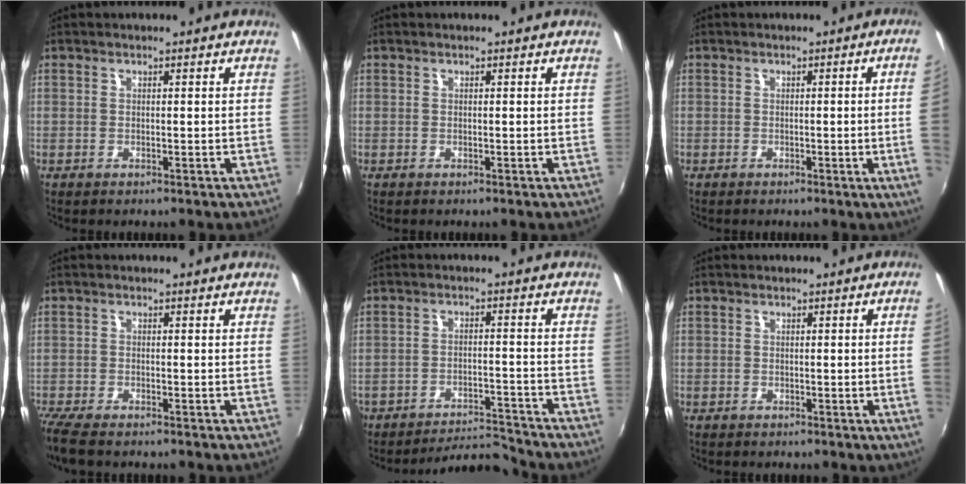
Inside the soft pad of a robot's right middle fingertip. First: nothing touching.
{"total": 0.0}
{"total": 5.1, "force": [0.1, -1.7, 4.9], "torque": [-0.068, -0.008, 0.004]}
{"total": 5.5, "force": [-4.6, 1.0, 2.9], "torque": [-0.077, -0.025, -0.087]}
{"total": 7.1, "force": [-7.1, 0.2, -0.3], "torque": [-0.014, 0.014, -0.114]}
{"total": 2.4, "force": [-0.2, -1.4, 1.9], "torque": [-0.029, -0.011, 0.002]}